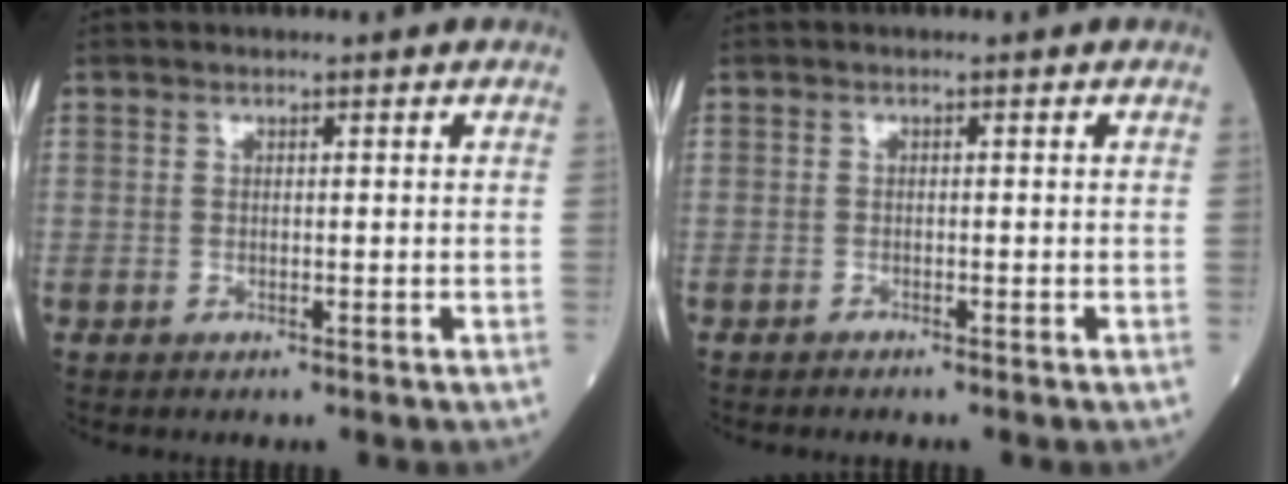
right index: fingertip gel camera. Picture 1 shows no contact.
{"total": 0.8, "force": [-0.8, -0.1, 0.2], "torque": [-0.005, 0.000, -0.014]}